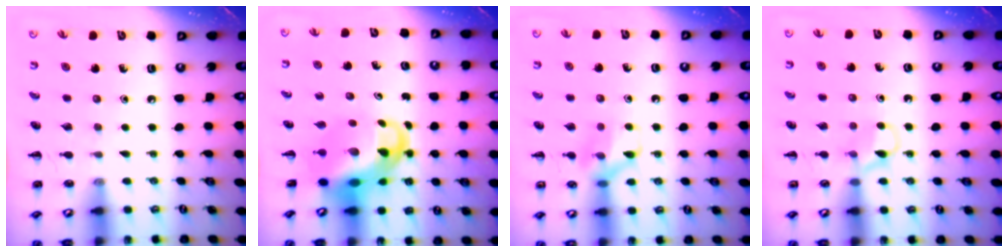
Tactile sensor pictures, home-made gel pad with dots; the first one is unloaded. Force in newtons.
{"total": 7.7, "press": 7.5, "slide": 2.0}
{"total": 9.5, "press": 9.4, "slide": 0.7}
{"total": 5.3, "press": 5.1, "slide": 1.6}